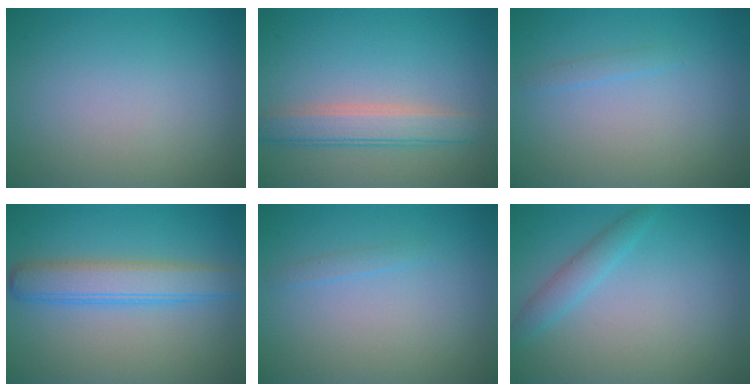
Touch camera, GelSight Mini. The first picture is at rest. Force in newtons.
{"total": 3.4, "press": 3.4, "slide": 0.1}
{"total": 0.7, "press": 0.7, "slide": 0.0}
{"total": 4.3, "press": 4.3, "slide": 0.2}
{"total": 0.7, "press": 0.7, "slide": 0.0}
{"total": 1.9, "press": 1.9, "slide": 0.1}